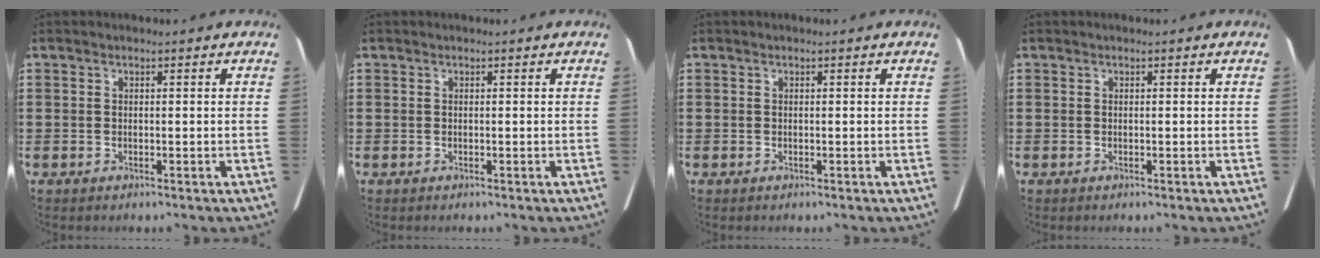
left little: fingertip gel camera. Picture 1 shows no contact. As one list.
[{"total": 0.0}, {"total": 0.0}, {"total": 0.0}]